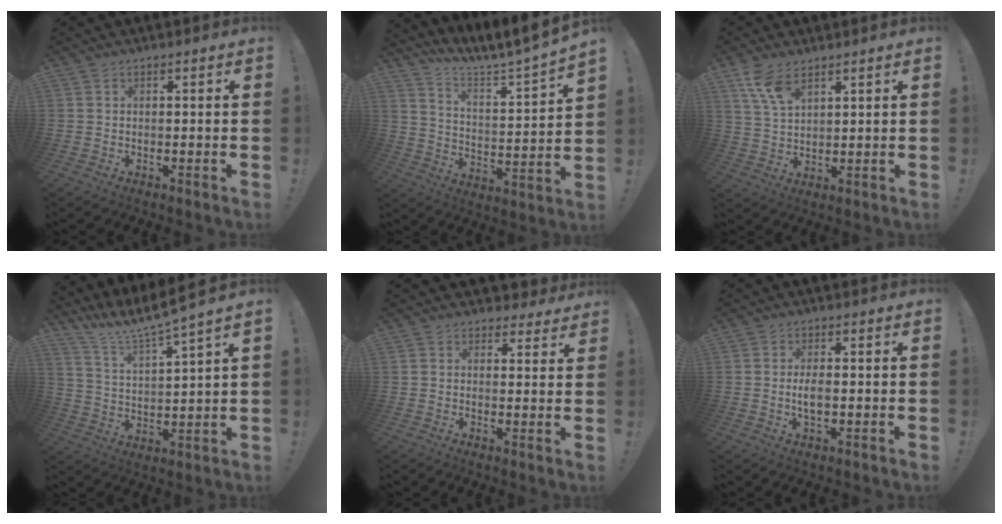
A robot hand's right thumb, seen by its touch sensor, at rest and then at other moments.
{"total": 6.4, "force": [5.6, -0.4, 2.9], "torque": [-0.048, -0.077, 0.083]}
{"total": 7.9, "force": [5.2, 3.5, 4.8], "torque": [-0.093, -0.021, 0.100]}
{"total": 9.8, "force": [8.9, -0.5, 4.0], "torque": [-0.089, -0.086, 0.148]}
{"total": 3.5, "force": [2.5, 2.4, 0.8], "torque": [0.002, -0.017, 0.043]}
{"total": 3.8, "force": [-0.6, 1.5, 3.4], "torque": [-0.066, 0.001, -0.013]}